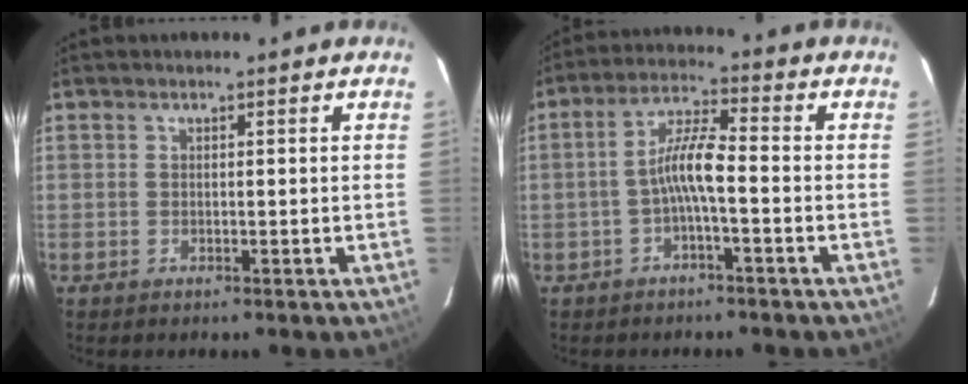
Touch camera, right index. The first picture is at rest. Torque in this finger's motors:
{"motor_torque": [0.61, -0.38, 0.50, 0.14]}